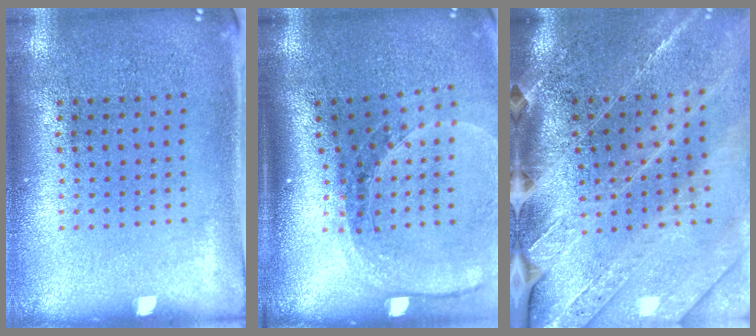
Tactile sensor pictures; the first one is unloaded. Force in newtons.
{"total": 1.8, "press": 1.6, "slide": 0.7}
{"total": 3.8, "press": 3.2, "slide": 2.1}